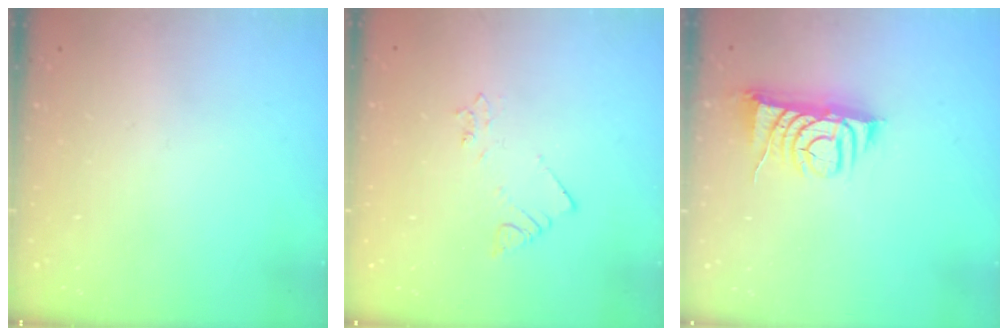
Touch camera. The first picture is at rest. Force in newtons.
{"total": 2.1, "press": 2.1, "slide": 0.4}
{"total": 8.3, "press": 8.2, "slide": 1.0}